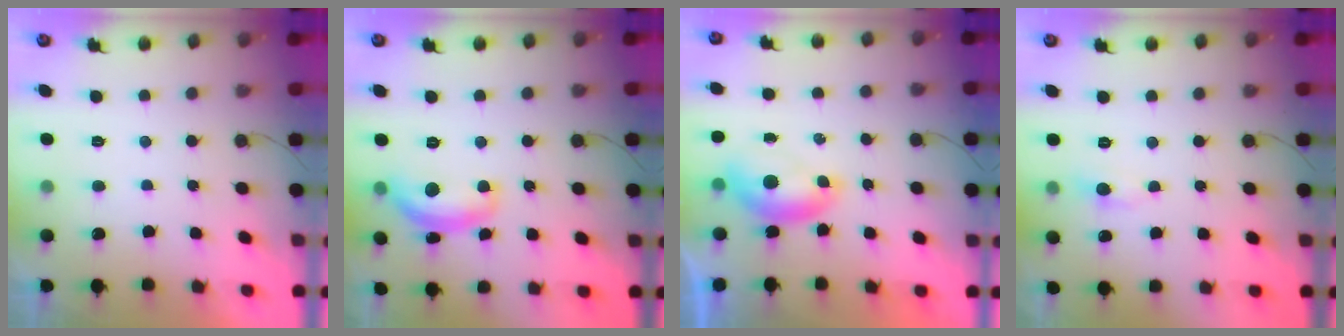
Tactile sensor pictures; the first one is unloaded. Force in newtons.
{"total": 12.6, "press": 12.6, "slide": 0.9}
{"total": 6.7, "press": 6.7, "slide": 0.9}
{"total": 5.1, "press": 5.0, "slide": 0.6}